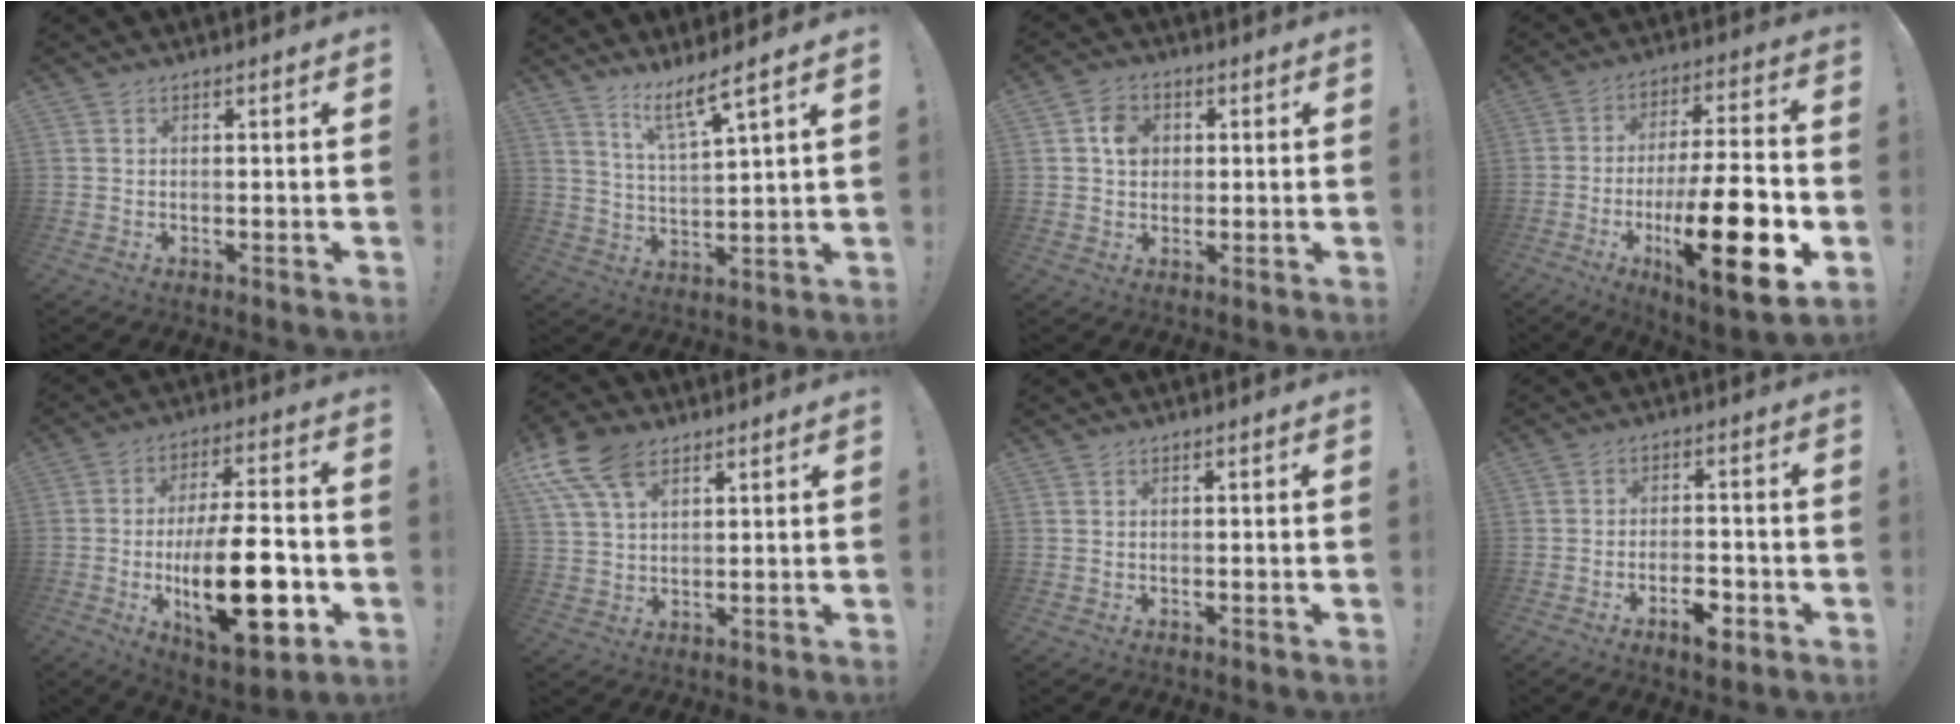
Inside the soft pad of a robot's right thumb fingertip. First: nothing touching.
{"total": 8.8, "force": [6.7, 0.6, 5.7], "torque": [-0.099, -0.038, 0.112]}
{"total": 6.2, "force": [1.2, 5.2, 3.0], "torque": [-0.033, 0.004, 0.022]}
{"total": 23.4, "force": [-7.0, 6.5, 21.3], "torque": [-0.336, 0.027, -0.102]}
{"total": 25.2, "force": [-5.2, 10.2, 22.4], "torque": [-0.378, 0.014, -0.075]}
{"total": 12.1, "force": [6.5, 6.9, 7.5], "torque": [-0.145, -0.023, 0.124]}
{"total": 0.0}
{"total": 6.9, "force": [-3.8, 2.8, 4.9], "torque": [-0.068, 0.016, -0.062]}